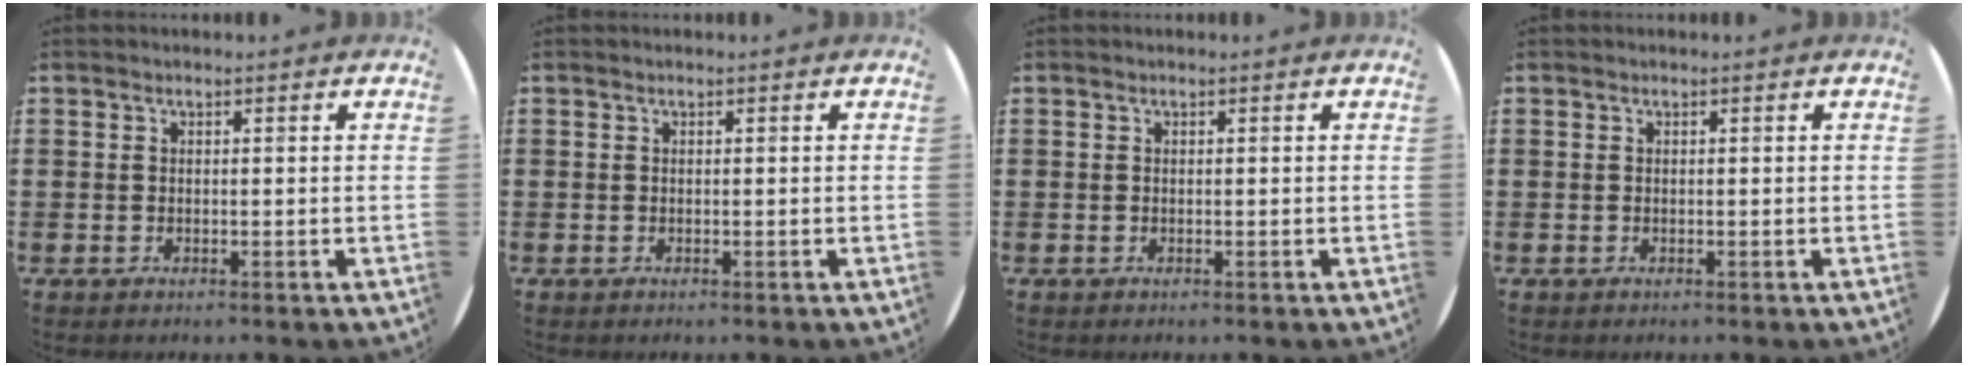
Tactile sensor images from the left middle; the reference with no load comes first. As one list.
[{"total": 0.0}, {"total": 0.0}, {"total": 0.0}]